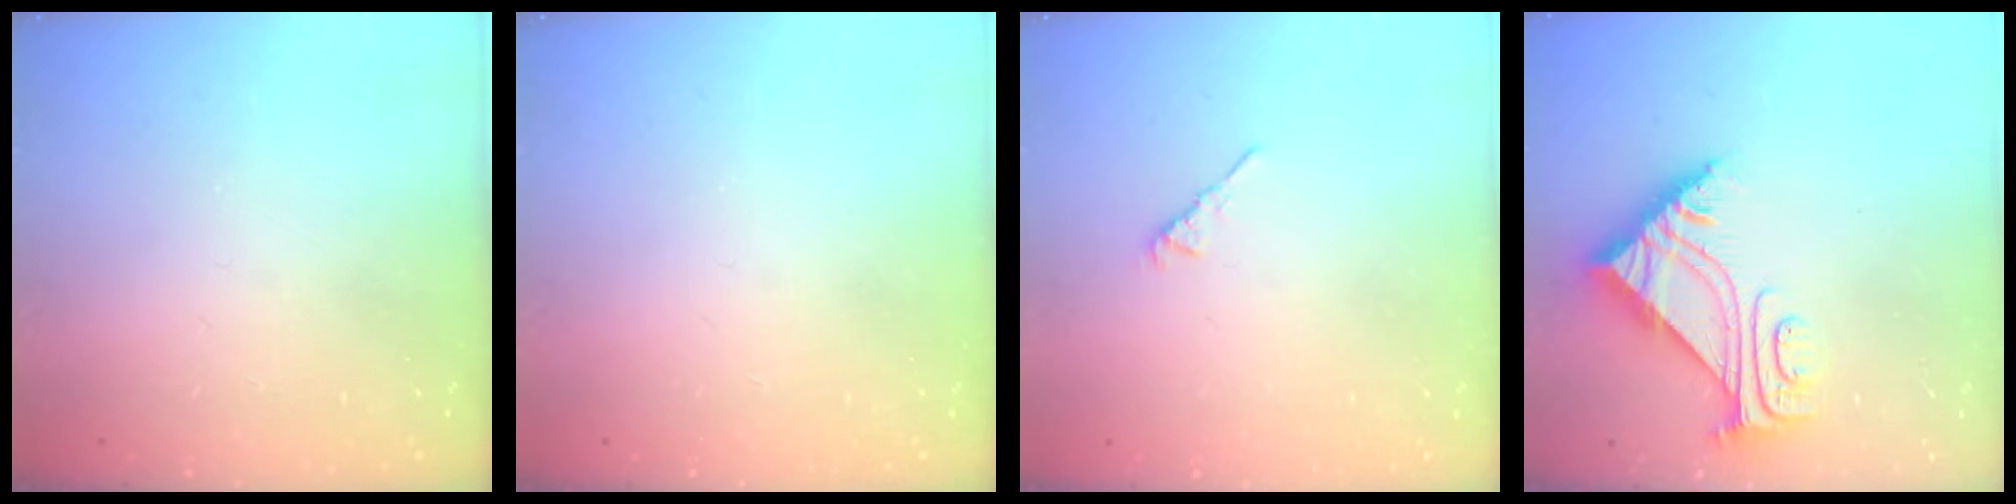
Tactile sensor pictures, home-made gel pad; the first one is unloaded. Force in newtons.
{"total": 0.0}
{"total": 3.1, "press": 3.0, "slide": 0.8}
{"total": 7.5, "press": 7.4, "slide": 0.8}